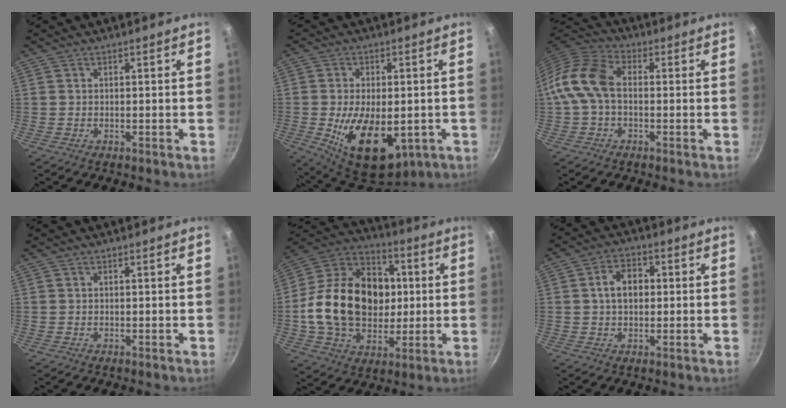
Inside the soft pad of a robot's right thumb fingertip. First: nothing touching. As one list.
[{"total": 16.0, "force": [-3.5, 8.9, 12.8], "torque": [-0.189, -0.008, -0.037]}, {"total": 10.4, "force": [-0.5, 6.7, 8.0], "torque": [-0.152, 0.034, -0.031]}, {"total": 0.0}, {"total": 24.6, "force": [0.7, 18.3, 16.4], "torque": [-0.245, 0.029, 0.008]}, {"total": 6.3, "force": [0.5, 4.5, 4.5], "torque": [-0.052, 0.015, 0.003]}]